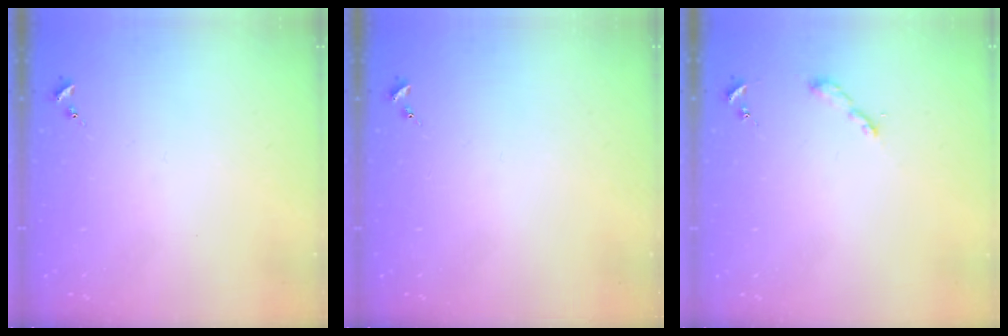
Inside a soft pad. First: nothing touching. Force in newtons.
{"total": 0.0}
{"total": 2.2, "press": 2.2, "slide": 0.2}